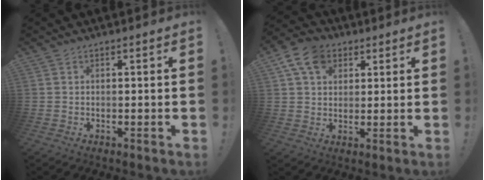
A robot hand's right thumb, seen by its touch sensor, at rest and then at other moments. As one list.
[{"total": 11.4, "force": [5.1, 8.5, 5.7], "torque": [-0.091, -0.011, 0.100]}]